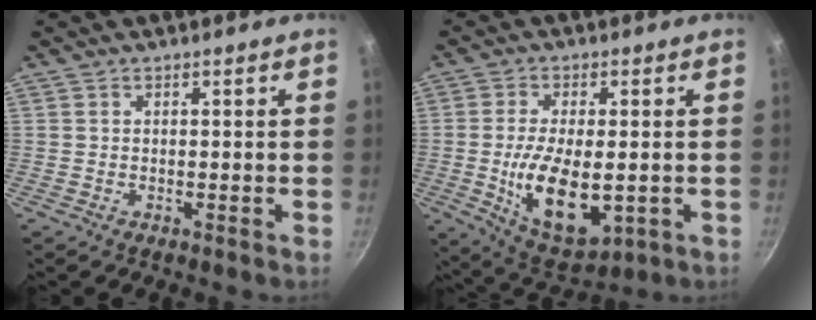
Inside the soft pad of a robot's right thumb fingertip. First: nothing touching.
{"total": 14.0, "force": [-2.0, 6.9, 12.0], "torque": [-0.206, -0.008, -0.019]}